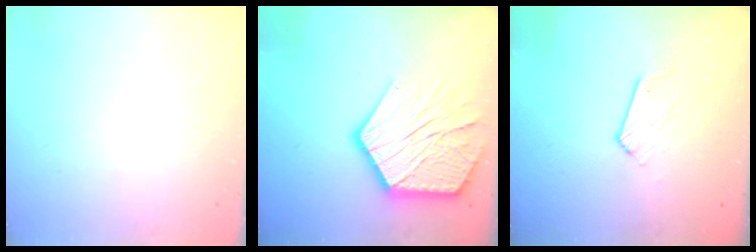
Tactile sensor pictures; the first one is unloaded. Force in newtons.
{"total": 21.4, "press": 21.4, "slide": 1.7}
{"total": 6.5, "press": 6.5, "slide": 0.3}